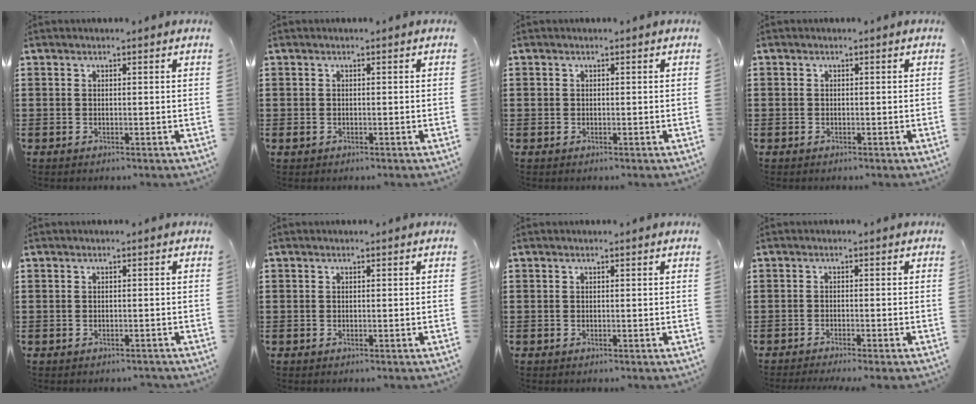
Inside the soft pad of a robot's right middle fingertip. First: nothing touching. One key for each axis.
{"total": 0.6, "fx": -0.3, "fy": 0.5, "fz": 0.0, "tx": -0.002, "ty": 0.001, "tz": -0.008}
{"total": 0.6, "fx": 0.1, "fy": 0.6, "fz": 0.1, "tx": -0.002, "ty": 0.004, "tz": 0.000}
{"total": 0.9, "fx": -0.3, "fy": 0.8, "fz": -0.1, "tx": 0.001, "ty": 0.003, "tz": -0.006}
{"total": 0.6, "fx": -0.6, "fy": 0.2, "fz": -0.1, "tx": -0.001, "ty": -0.002, "tz": -0.011}
{"total": 0.0}
{"total": 0.0}
{"total": 1.1, "fx": -1.0, "fy": -0.1, "fz": 0.3, "tx": -0.005, "ty": -0.002, "tz": -0.020}